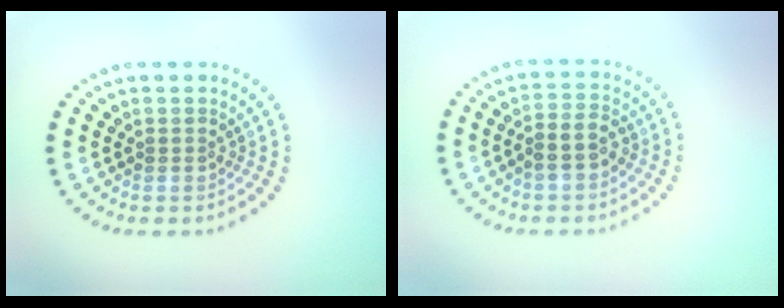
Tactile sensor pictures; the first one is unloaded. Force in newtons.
{"total": 2.5, "press": 2.3, "slide": 0.9}